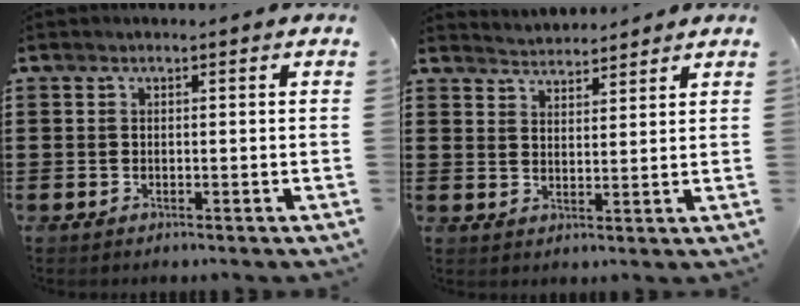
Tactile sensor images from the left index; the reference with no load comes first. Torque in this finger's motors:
{"motor_torque": [0.36, 0.42, 0.00, -0.01]}